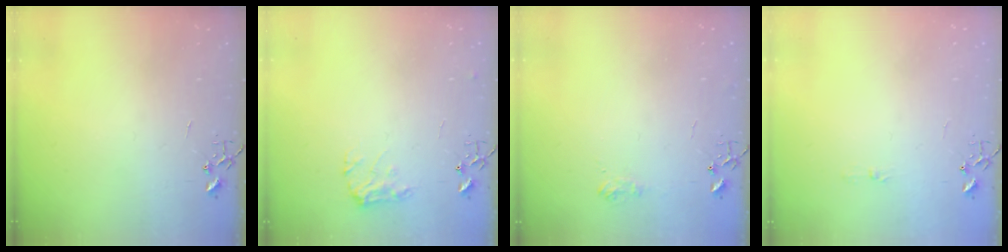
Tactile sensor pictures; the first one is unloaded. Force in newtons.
{"total": 7.9, "press": 7.9, "slide": 0.1}
{"total": 7.1, "press": 7.1, "slide": 0.8}
{"total": 3.3, "press": 3.2, "slide": 0.4}